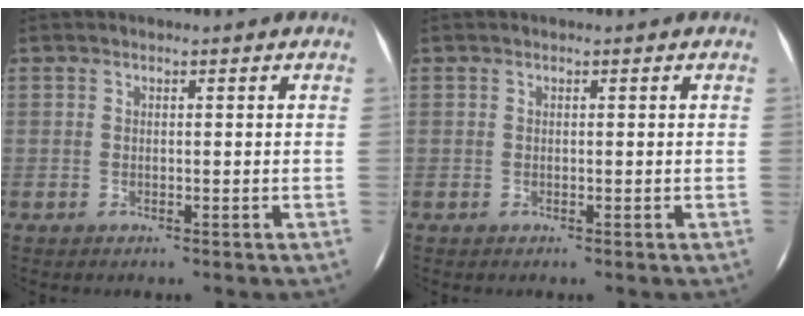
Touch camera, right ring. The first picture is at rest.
{"total": 0.0}